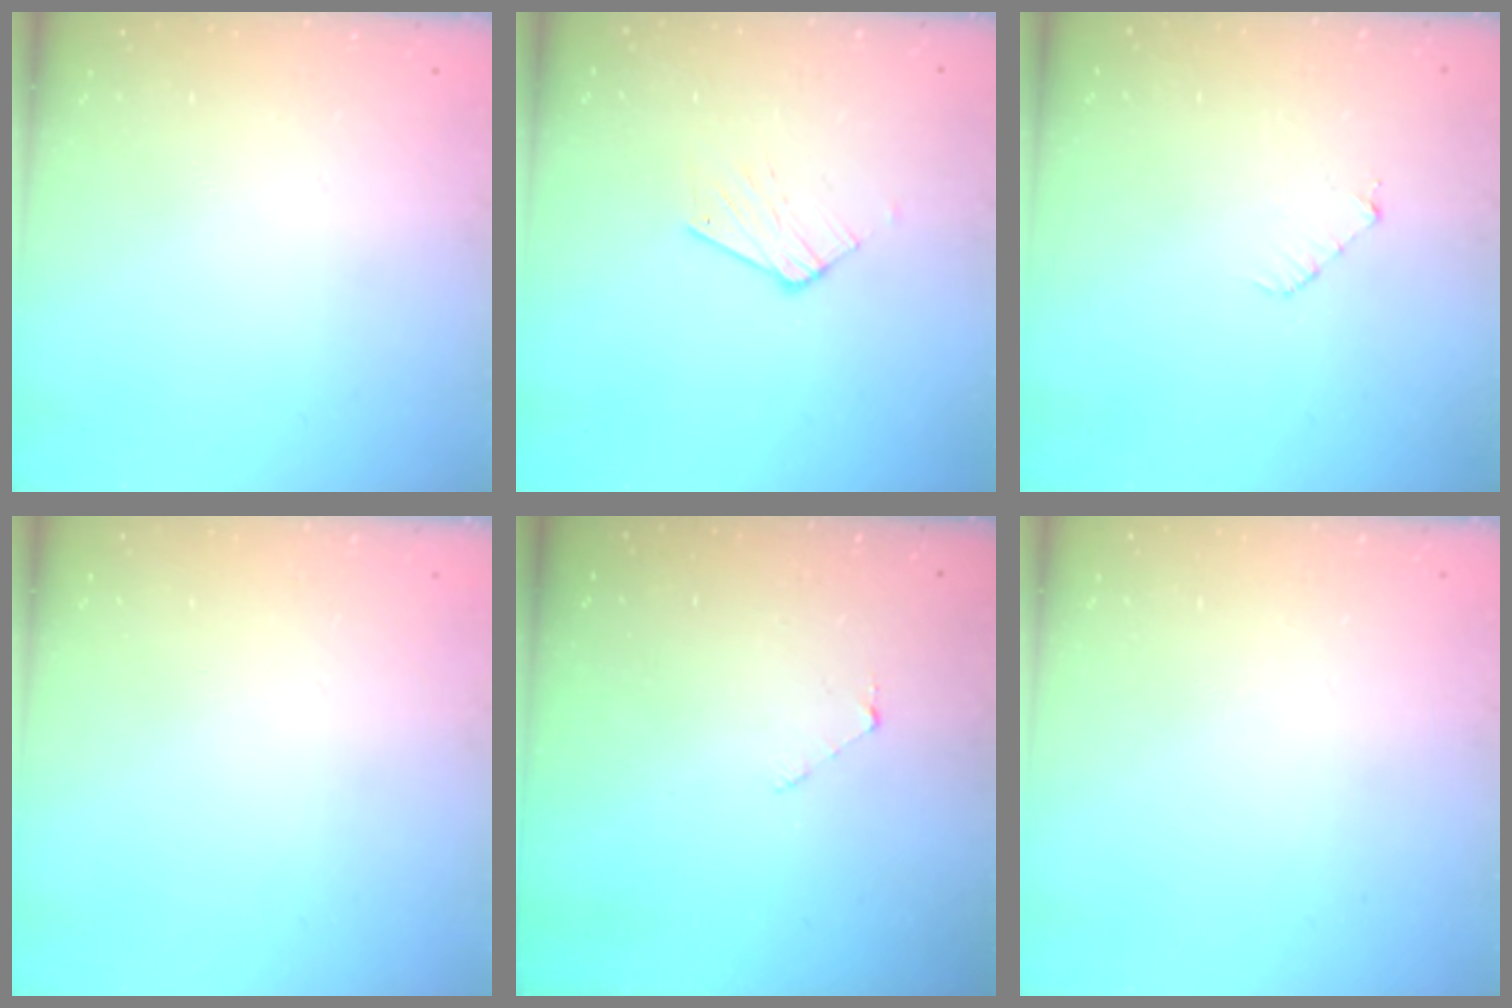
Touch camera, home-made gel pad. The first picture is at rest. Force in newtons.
{"total": 7.0, "press": 7.0, "slide": 0.4}
{"total": 3.8, "press": 3.8, "slide": 0.3}
{"total": 0.0}
{"total": 1.6, "press": 1.6, "slide": 0.1}
{"total": 0.0}